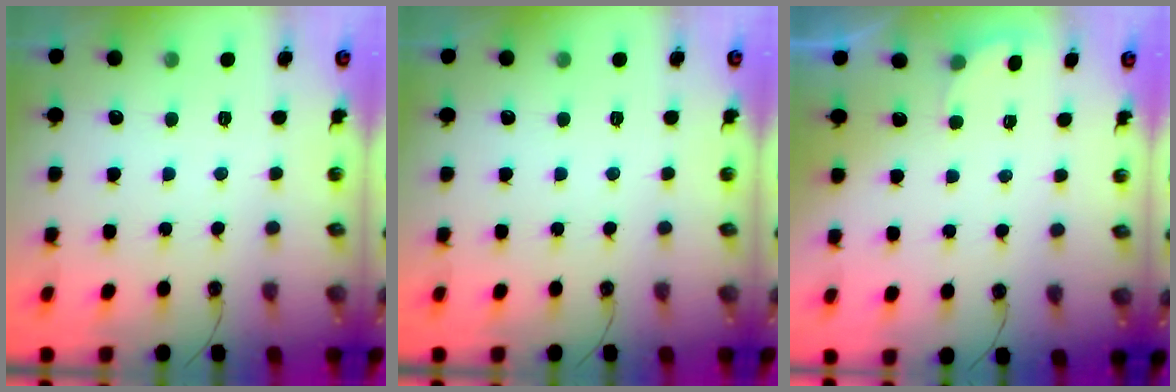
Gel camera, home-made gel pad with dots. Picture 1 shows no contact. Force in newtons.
{"total": 0.0}
{"total": 1.8, "press": 1.7, "slide": 0.8}